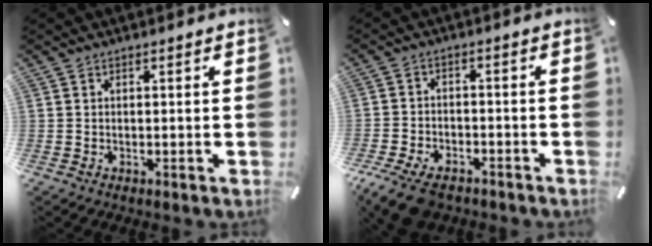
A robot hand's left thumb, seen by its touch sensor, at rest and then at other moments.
{"total": 7.9, "force": [-5.7, 4.1, 3.7], "torque": [-0.081, 0.024, -0.106]}